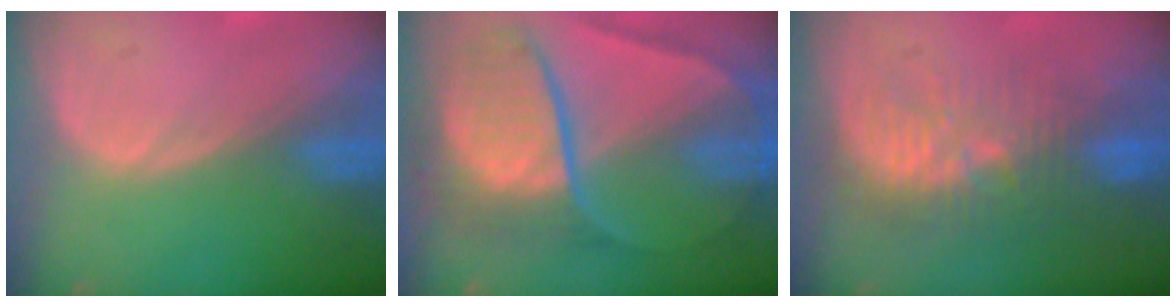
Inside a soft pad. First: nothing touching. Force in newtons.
{"total": 10.8, "press": 10.7, "slide": 1.0}
{"total": 9.2, "press": 8.9, "slide": 2.6}